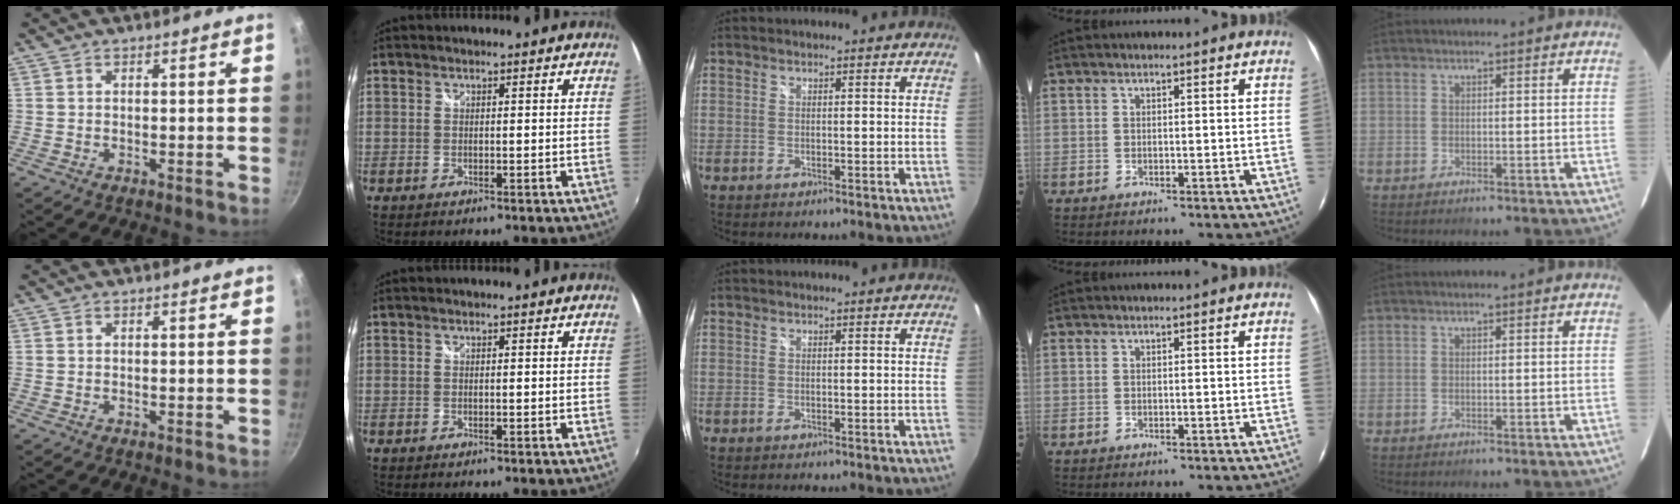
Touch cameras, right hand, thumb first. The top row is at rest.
{}